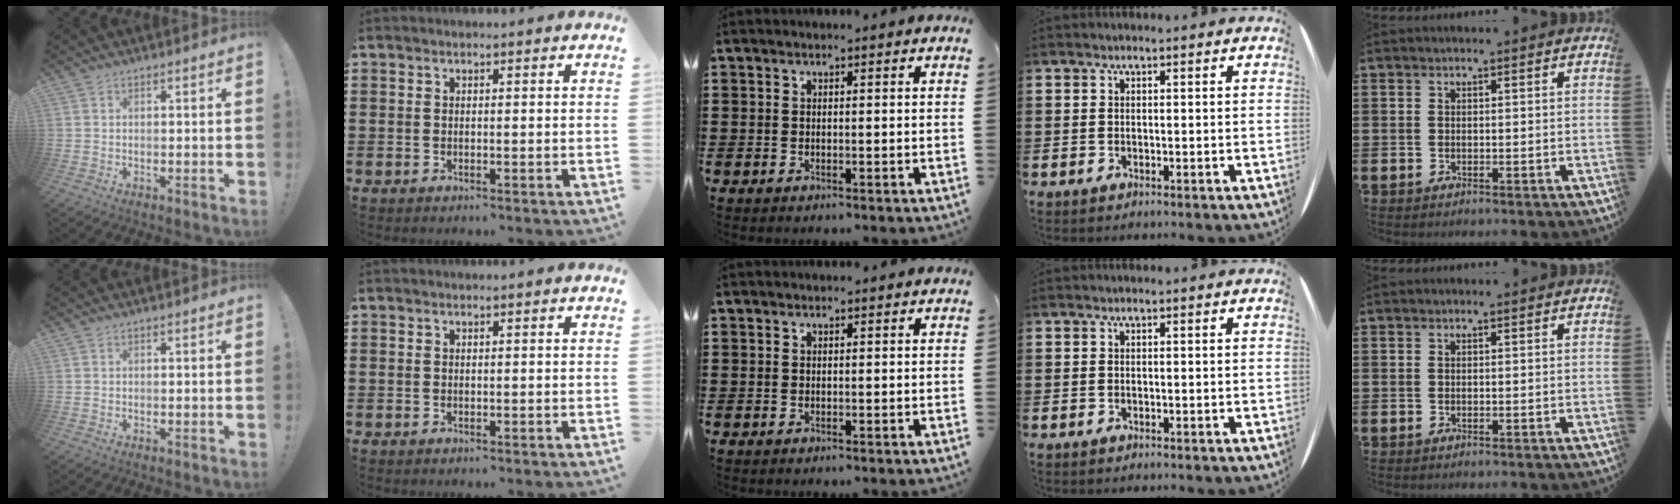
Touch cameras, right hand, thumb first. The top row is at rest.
{}